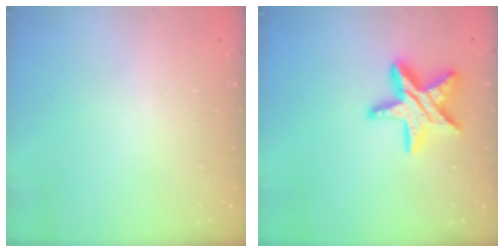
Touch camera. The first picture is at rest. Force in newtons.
{"total": 15.6, "press": 15.6, "slide": 1.0}